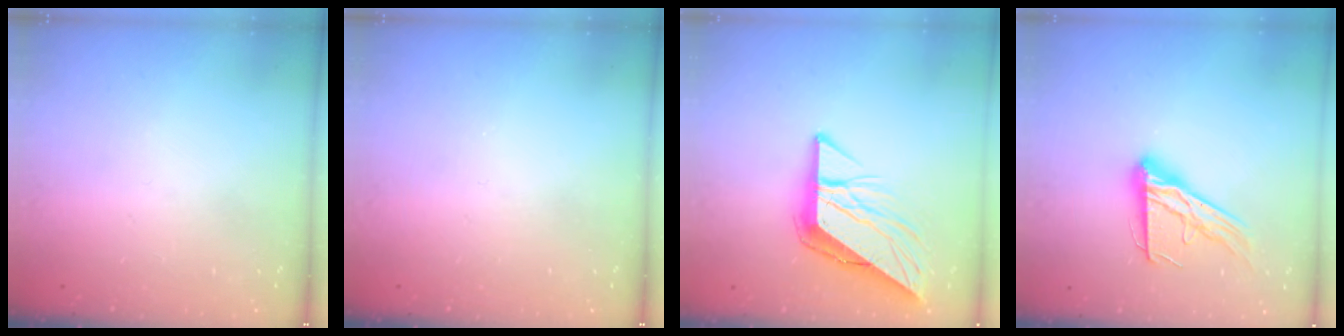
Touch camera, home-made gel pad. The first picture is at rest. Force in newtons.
{"total": 0.0}
{"total": 10.6, "press": 10.5, "slide": 1.3}
{"total": 14.8, "press": 14.8, "slide": 1.3}